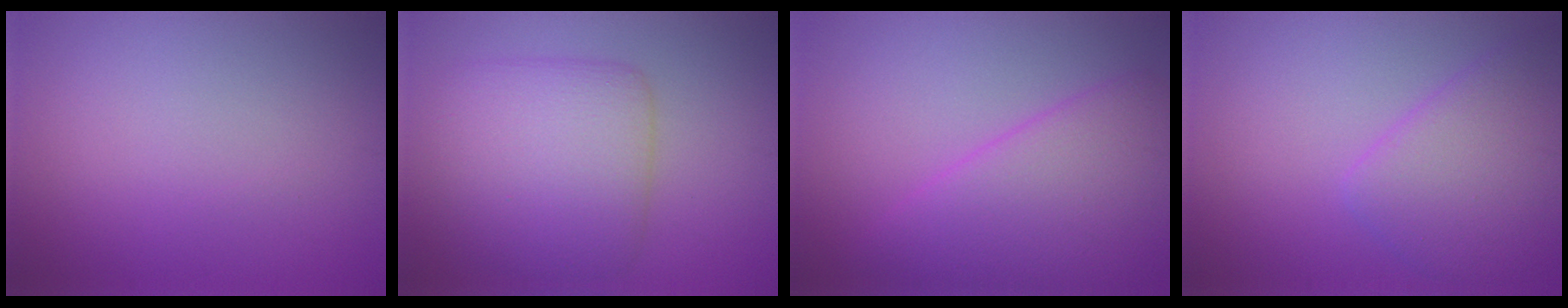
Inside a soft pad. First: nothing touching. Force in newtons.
{"total": 6.3, "press": 6.3, "slide": 0.1}
{"total": 6.8, "press": 6.8, "slide": 0.2}
{"total": 5.2, "press": 5.2, "slide": 0.2}